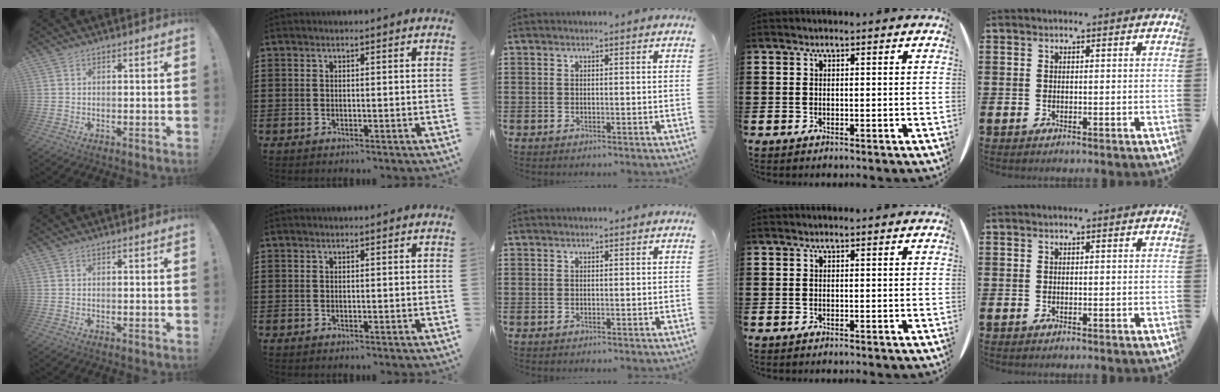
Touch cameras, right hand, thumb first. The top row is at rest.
{}